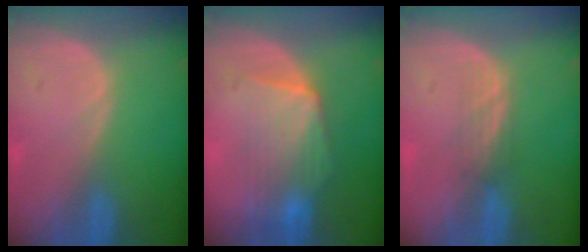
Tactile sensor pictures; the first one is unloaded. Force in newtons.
{"total": 7.5, "press": 7.4, "slide": 1.2}
{"total": 2.1, "press": 2.1, "slide": 0.3}